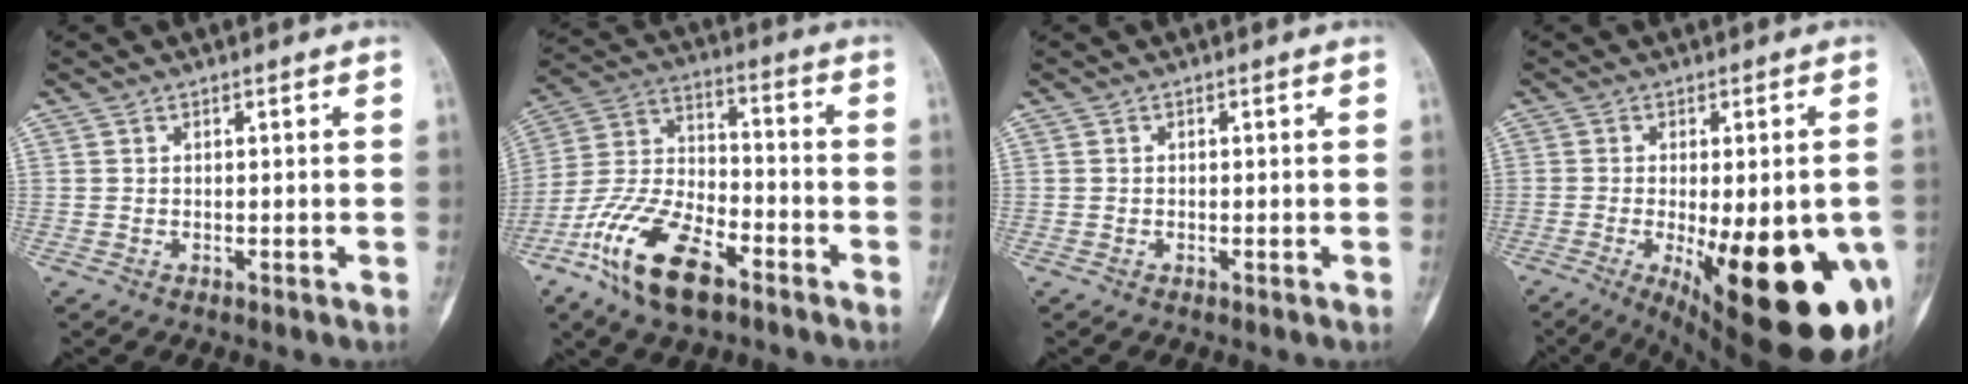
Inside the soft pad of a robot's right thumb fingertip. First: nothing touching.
{"total": 17.1, "force": [-9.6, 7.8, 11.8], "torque": [-0.227, 0.048, -0.185]}
{"total": 0.0}
{"total": 26.5, "force": [-8.4, 9.4, 23.3], "torque": [-0.246, -0.026, -0.093]}